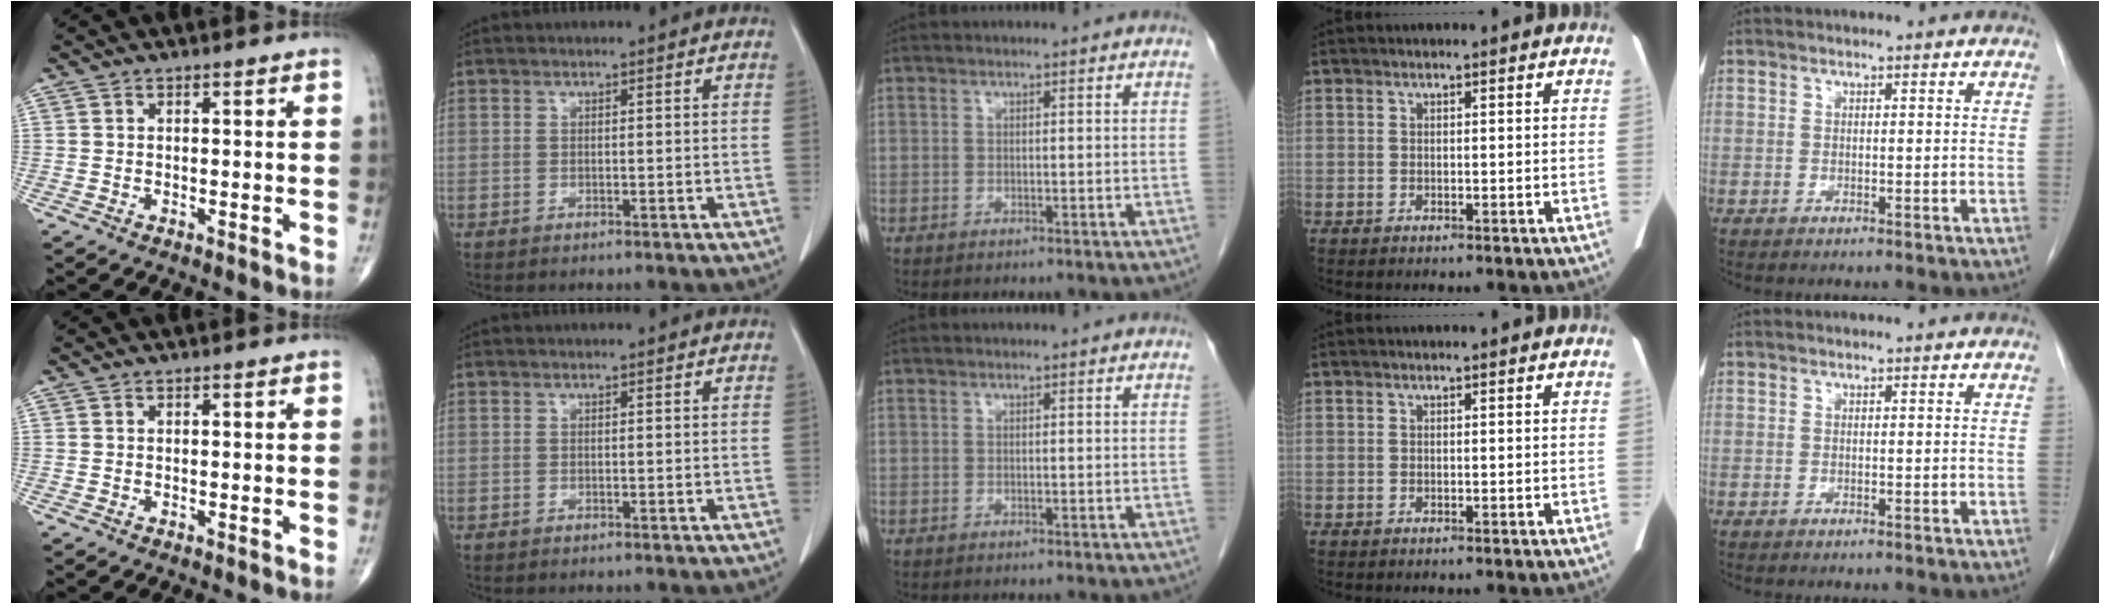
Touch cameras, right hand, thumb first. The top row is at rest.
{}